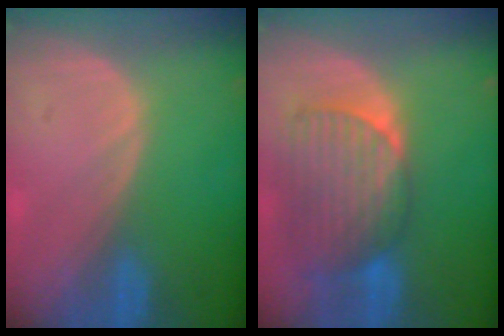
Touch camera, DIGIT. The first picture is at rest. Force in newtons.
{"total": 9.2, "press": 8.3, "slide": 3.9}